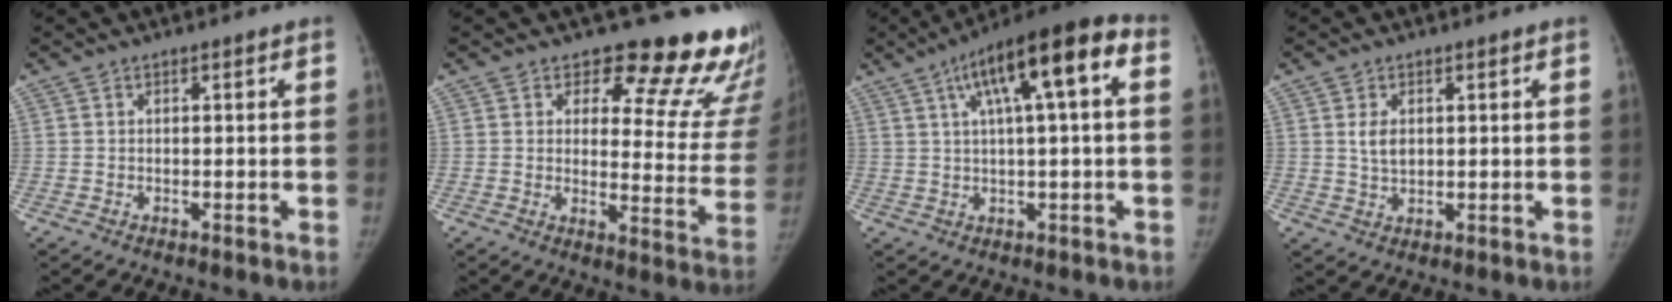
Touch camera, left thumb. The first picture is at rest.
{"total": 18.1, "force": [15.5, 6.9, 6.3], "torque": [-0.005, -0.130, 0.164]}
{"total": 15.0, "force": [4.5, 3.7, 13.9], "torque": [-0.217, 0.034, 0.063]}
{"total": 3.5, "force": [0.9, 2.3, 2.5], "torque": [-0.034, -0.006, 0.020]}